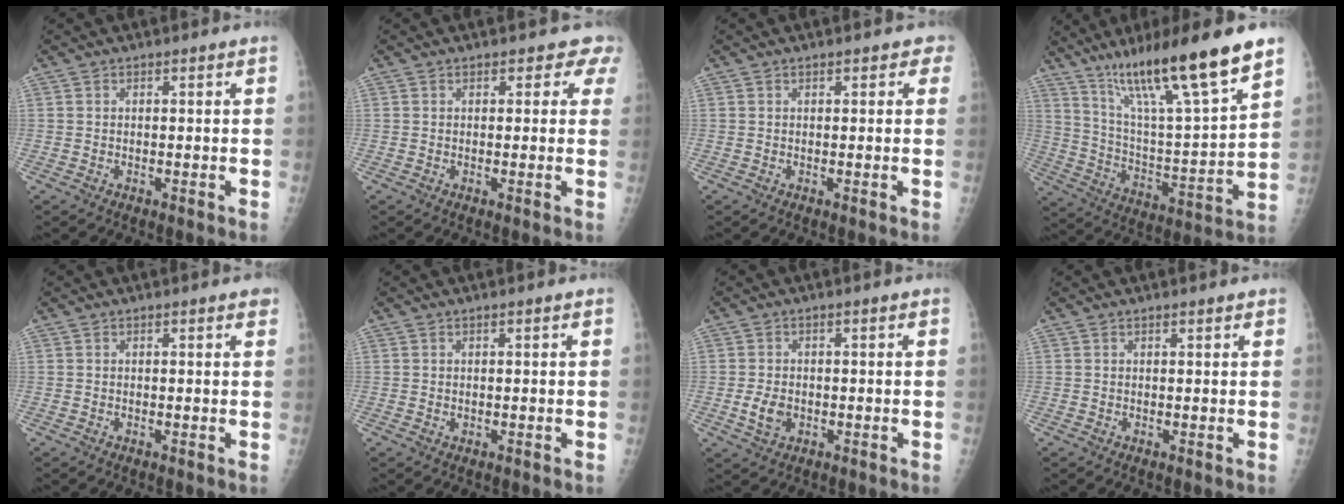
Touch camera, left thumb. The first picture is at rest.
{"total": 2.9, "force": [2.3, 1.8, 0.3], "torque": [0.031, -0.009, 0.004]}
{"total": 1.8, "force": [1.1, 1.1, 0.9], "torque": [0.012, 0.001, 0.006]}
{"total": 22.9, "force": [15.6, 2.5, 16.6], "torque": [-0.265, -0.061, 0.271]}
{"total": 1.3, "force": [0.8, 0.4, 0.9], "torque": [-0.011, 0.000, 0.006]}
{"total": 0.5, "force": [0.2, 0.3, 0.4], "torque": [-0.002, -0.001, 0.005]}
{"total": 3.7, "force": [-0.8, 2.6, 2.5], "torque": [-0.045, -0.001, -0.012]}
{"total": 0.8, "force": [0.7, 0.2, 0.5], "torque": [-0.006, -0.002, 0.008]}